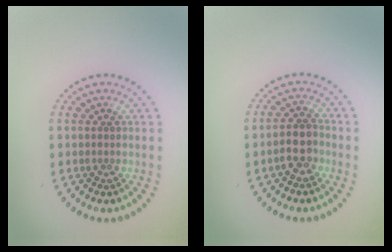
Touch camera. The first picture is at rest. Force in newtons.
{"total": 2.5, "press": 2.4, "slide": 0.9}